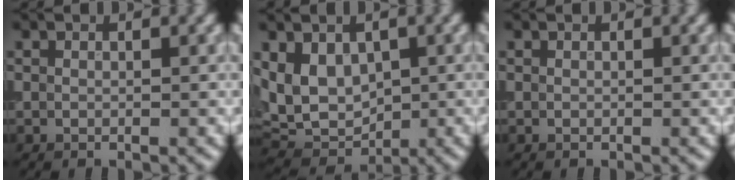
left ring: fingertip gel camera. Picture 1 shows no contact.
{"total": 5.7, "force": [1.0, 4.3, 3.7], "torque": [-0.075, -0.010, 0.012]}
{"total": 0.0}